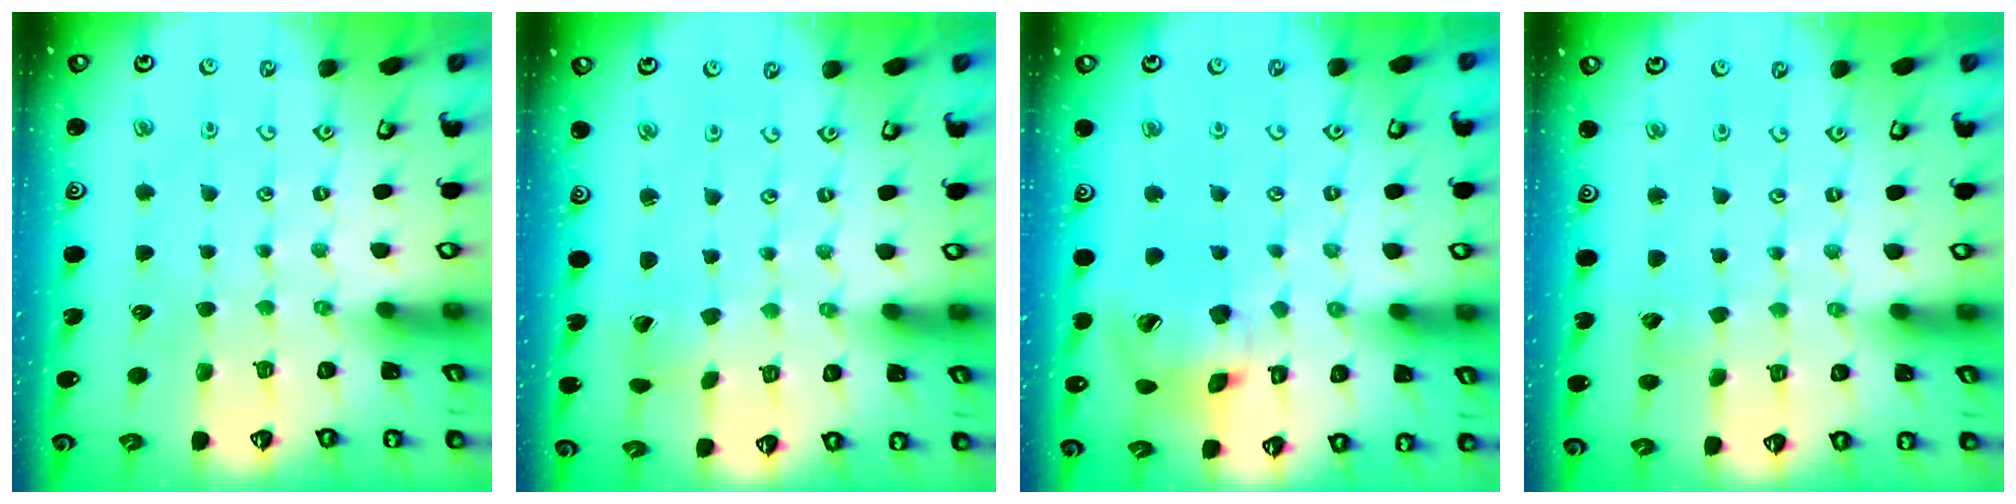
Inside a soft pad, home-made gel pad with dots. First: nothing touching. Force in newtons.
{"total": 0.9, "press": 0.9, "slide": 0.1}
{"total": 15.6, "press": 15.4, "slide": 2.3}
{"total": 3.2, "press": 3.2, "slide": 0.2}